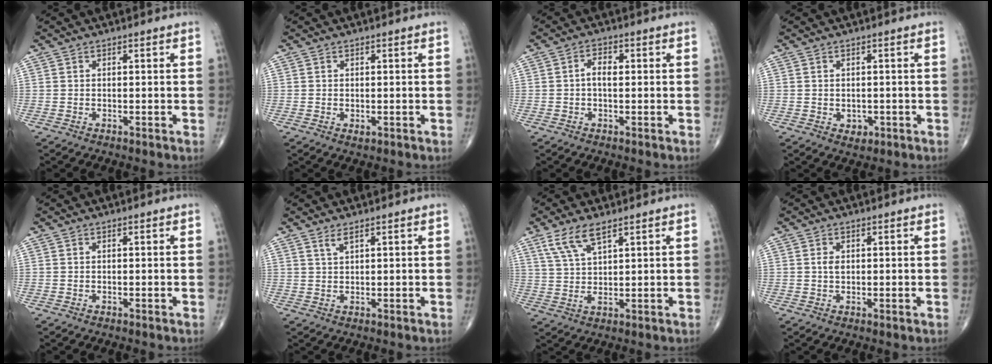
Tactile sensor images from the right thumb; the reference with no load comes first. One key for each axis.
{"total": 0.9, "fx": -0.2, "fy": 0.6, "fz": 0.7, "tx": -0.009, "ty": -0.003, "tz": -0.002}
{"total": 2.8, "fx": 0.1, "fy": 1.6, "fz": 2.3, "tx": -0.037, "ty": 0.011, "tz": -0.003}
{"total": 2.2, "fx": -0.6, "fy": 1.8, "fz": 1.2, "tx": -0.007, "ty": 0.000, "tz": -0.001}
{"total": 0.0}
{"total": 1.6, "fx": 1.2, "fy": 0.2, "fz": 1.2, "tx": -0.023, "ty": -0.003, "tz": 0.026}
{"total": 6.4, "fx": 3.9, "fy": 1.8, "fz": 4.7, "tx": -0.097, "ty": -0.008, "tz": 0.085}
{"total": 1.6, "fx": 0.3, "fy": 0.9, "fz": 1.3, "tx": -0.021, "ty": -0.002, "tz": 0.003}